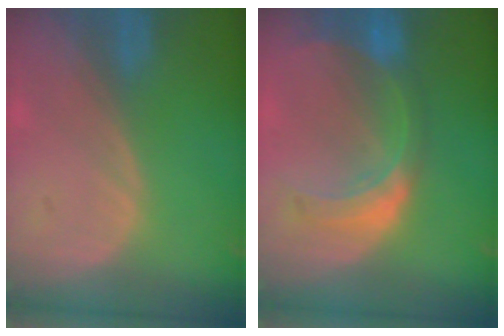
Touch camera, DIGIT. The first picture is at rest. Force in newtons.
{"total": 8.1, "press": 7.1, "slide": 3.7}